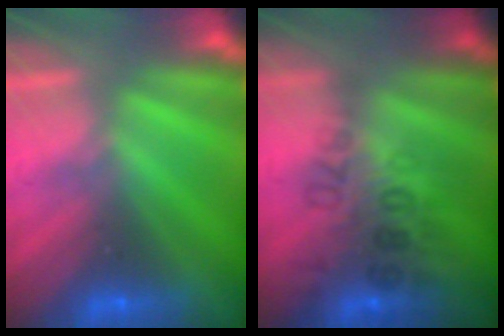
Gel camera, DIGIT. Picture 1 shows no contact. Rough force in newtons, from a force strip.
{"total": 2.8}